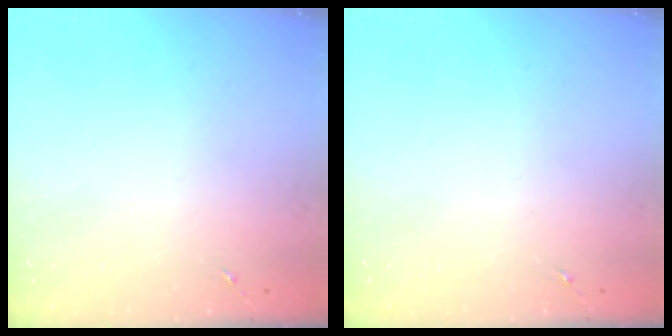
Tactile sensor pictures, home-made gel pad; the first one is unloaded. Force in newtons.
{"total": 0.0}